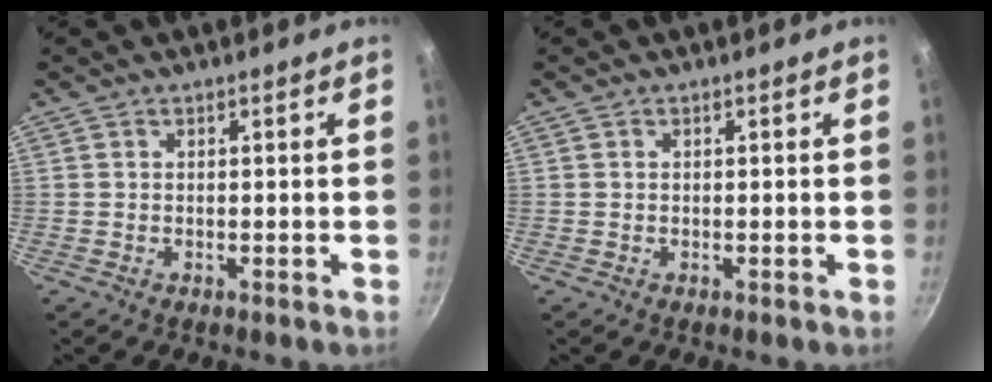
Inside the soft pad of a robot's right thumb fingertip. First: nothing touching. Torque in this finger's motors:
{"motor_torque": [0.09, 0.08, -0.14, 0.06, 0.02]}